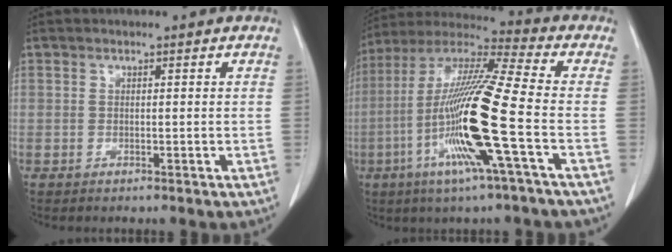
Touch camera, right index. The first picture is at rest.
{"total": 18.2, "force": [-5.0, -0.7, 17.5], "torque": [-0.353, -0.013, -0.107]}